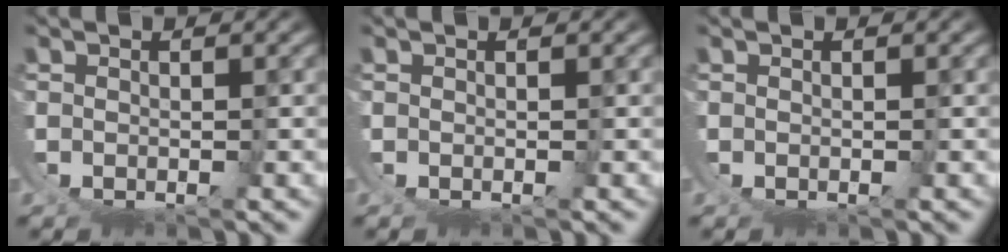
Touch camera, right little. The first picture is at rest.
{"total": 0.0}
{"total": 0.0}